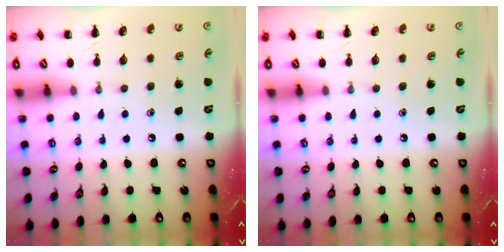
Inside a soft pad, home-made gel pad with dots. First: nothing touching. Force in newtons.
{"total": 0.0}